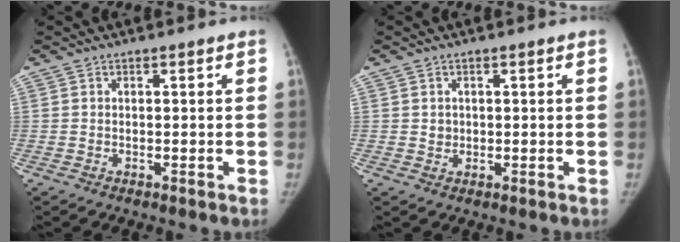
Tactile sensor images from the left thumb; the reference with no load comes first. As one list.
[{"total": 1.4, "force": [0.3, 1.3, 0.4], "torque": [-0.001, -0.001, 0.008]}]